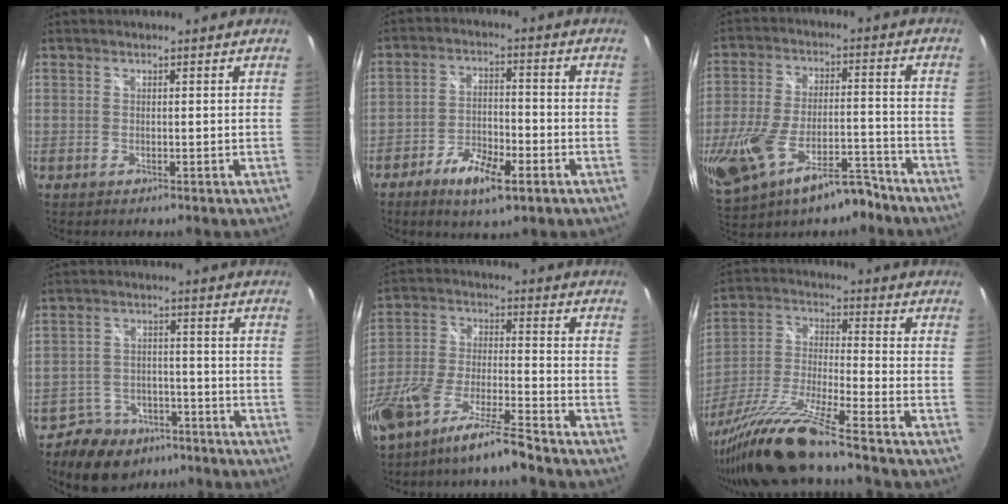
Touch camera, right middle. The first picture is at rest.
{"total": 9.0, "force": [-5.3, 3.0, 6.7], "torque": [-0.140, -0.006, -0.091]}
{"total": 20.5, "force": [-12.3, 8.9, 13.7], "torque": [-0.297, -0.035, -0.197]}
{"total": 9.7, "force": [-6.9, 6.3, 2.7], "torque": [-0.066, 0.015, -0.096]}
{"total": 11.5, "force": [-9.2, 0.8, 6.9], "torque": [-0.148, -0.013, -0.168]}
{"total": 16.8, "force": [-14.0, -1.5, 9.3], "torque": [-0.186, -0.039, -0.260]}